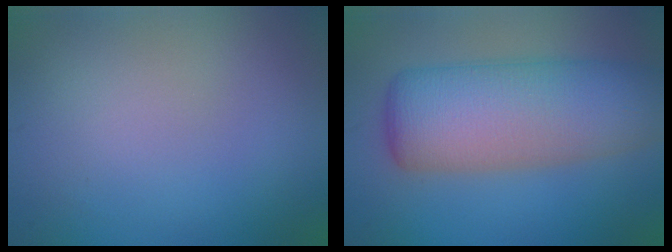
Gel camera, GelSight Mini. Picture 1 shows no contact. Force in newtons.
{"total": 10.6, "press": 10.6, "slide": 0.6}